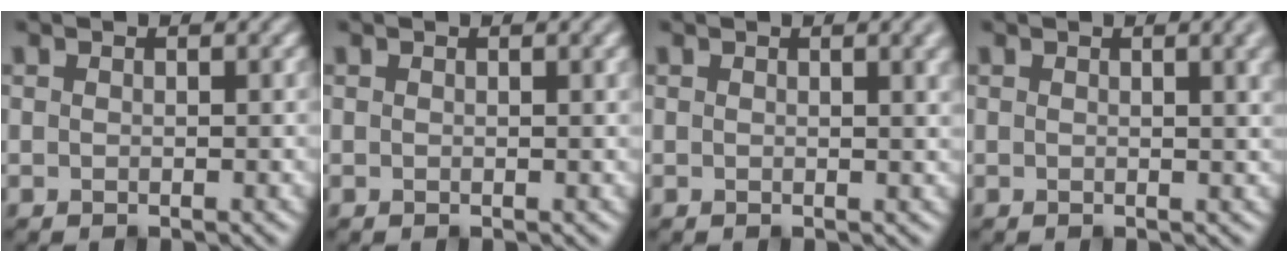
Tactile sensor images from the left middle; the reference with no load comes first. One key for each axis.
{"total": 1.7, "fx": 1.0, "fy": 0.4, "fz": 1.3, "tx": -0.013, "ty": 0.005, "tz": 0.014}
{"total": 4.5, "fx": 2.4, "fy": 1.6, "fz": 3.5, "tx": -0.032, "ty": 0.016, "tz": 0.028}
{"total": 5.6, "fx": 2.9, "fy": 2.2, "fz": 4.2, "tx": -0.035, "ty": 0.020, "tz": 0.030}